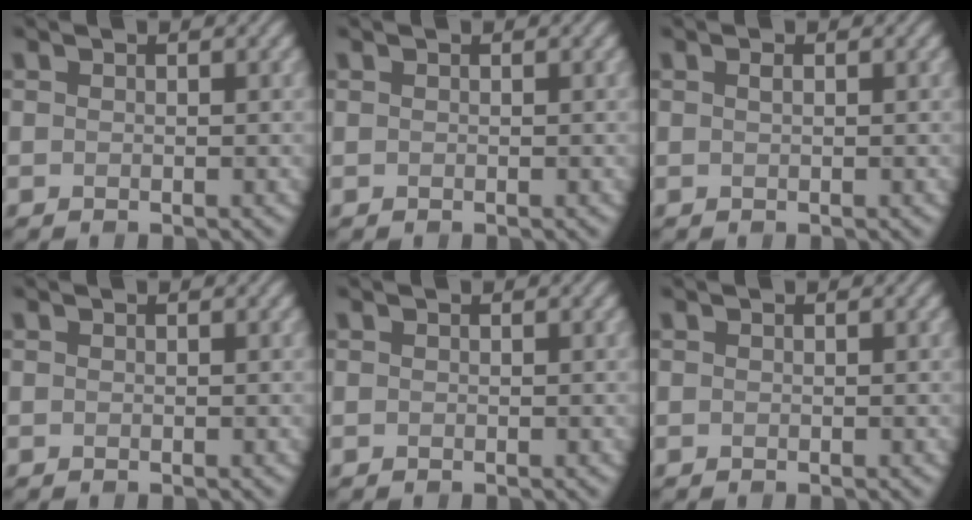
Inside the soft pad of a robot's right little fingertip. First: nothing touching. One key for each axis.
{"total": 0.0}
{"total": 0.6, "fx": 0.2, "fy": 0.2, "fz": 0.5, "tx": -0.012, "ty": 0.004, "tz": 0.004}
{"total": 0.0}
{"total": 0.0}
{"total": 0.0}